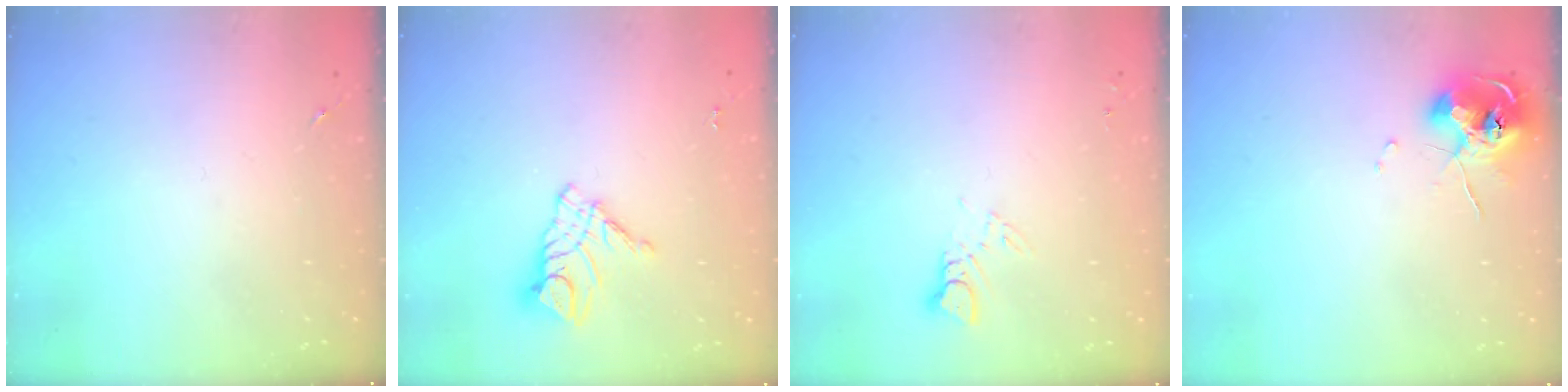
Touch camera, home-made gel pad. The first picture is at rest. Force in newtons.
{"total": 10.8, "press": 10.7, "slide": 0.7}
{"total": 3.0, "press": 3.0, "slide": 0.3}
{"total": 10.1, "press": 9.9, "slide": 1.5}